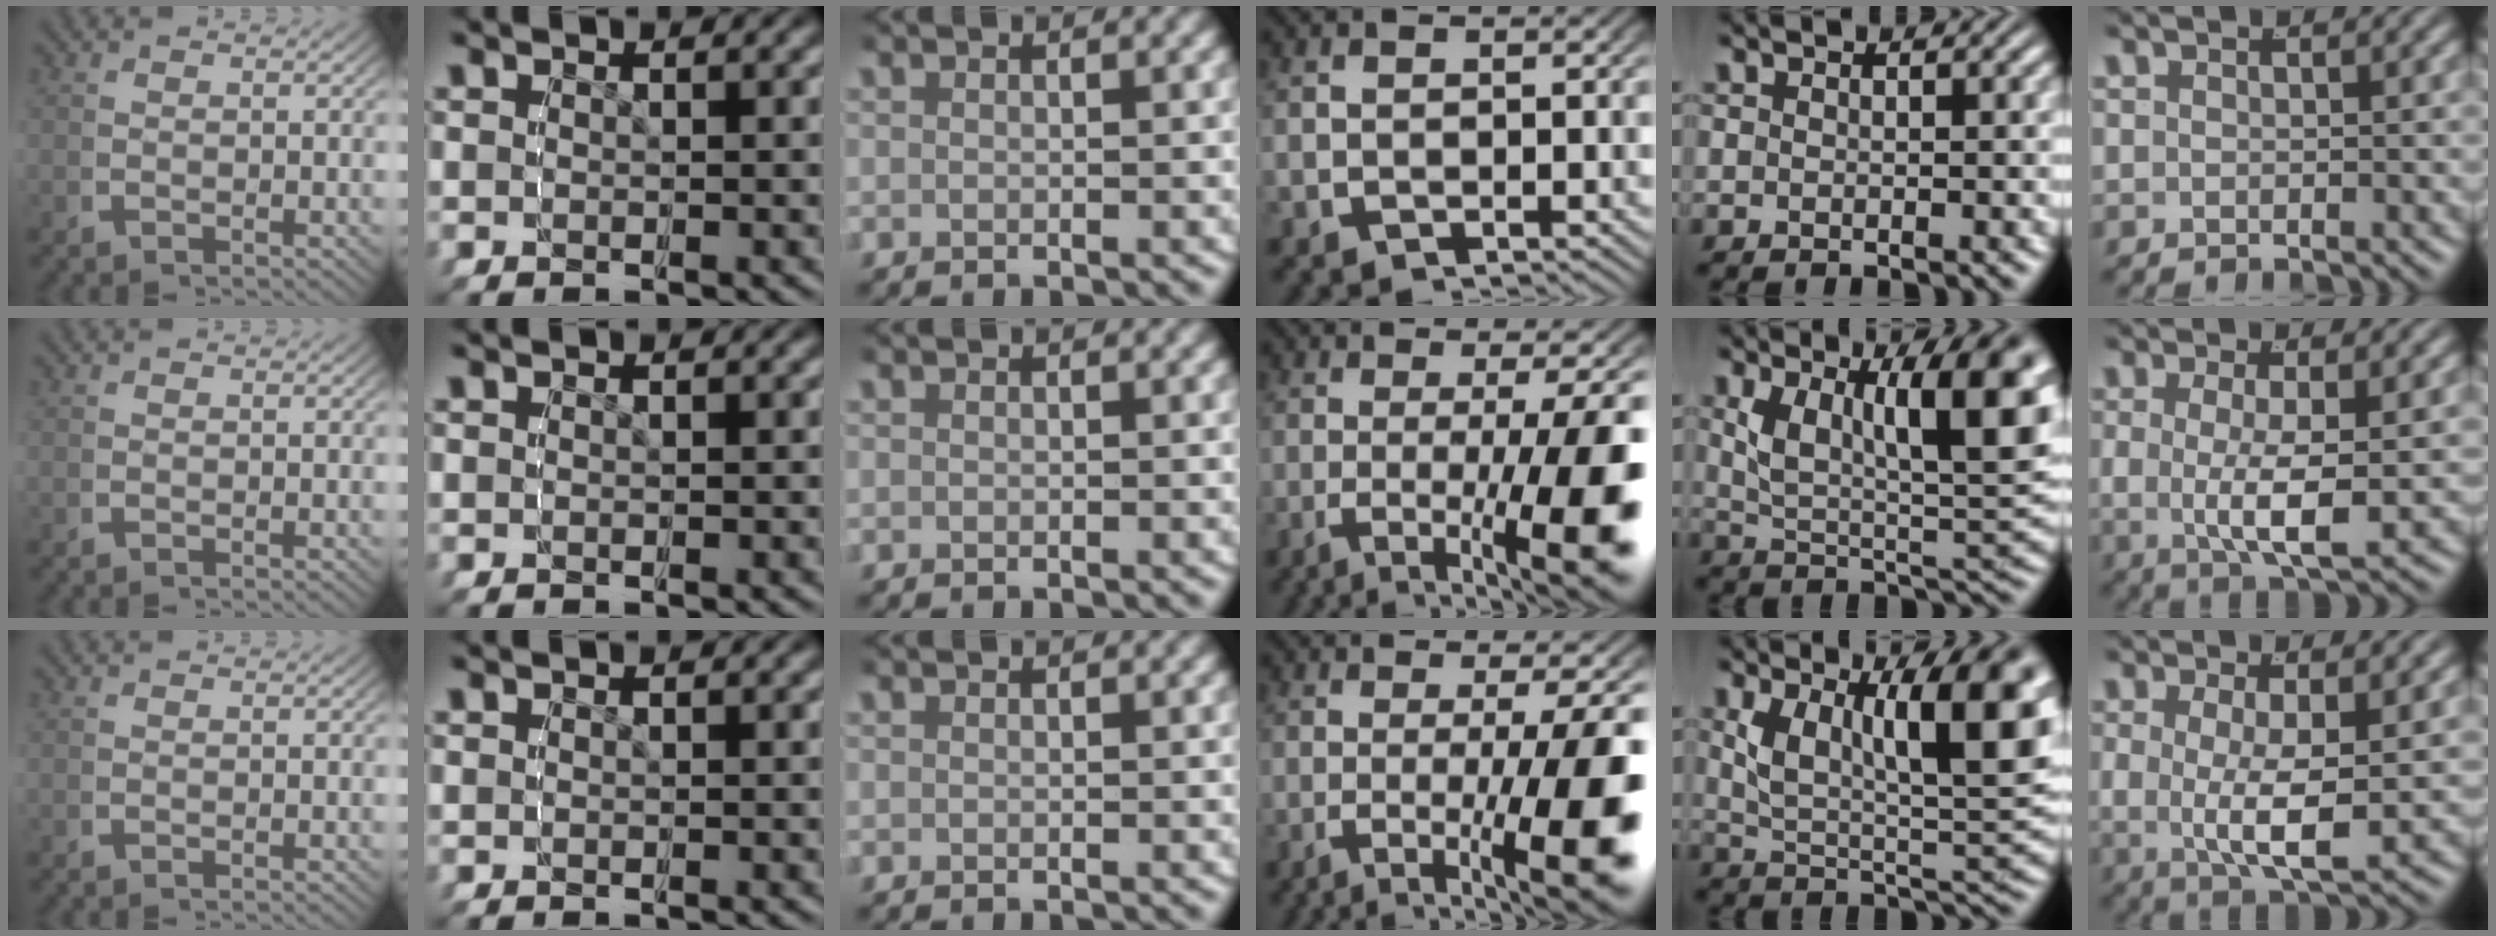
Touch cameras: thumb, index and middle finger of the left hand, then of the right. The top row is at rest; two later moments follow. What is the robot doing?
{"motion": "grasp_and_lifting", "object": "button"}